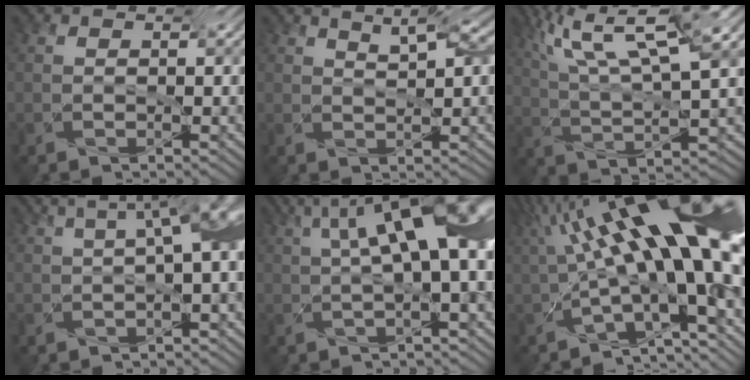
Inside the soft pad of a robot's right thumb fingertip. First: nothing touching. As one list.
[{"total": 4.9, "force": [3.6, 0.8, 3.3], "torque": [-0.051, 0.013, 0.053]}, {"total": 11.8, "force": [5.9, 3.5, 9.6], "torque": [-0.203, 0.011, 0.104]}, {"total": 13.5, "force": [3.0, 5.0, 12.1], "torque": [-0.121, 0.069, 0.032]}, {"total": 13.9, "force": [3.1, 5.0, 12.6], "torque": [-0.164, 0.057, 0.035]}, {"total": 15.7, "force": [2.3, 4.7, 14.9], "torque": [-0.235, 0.033, 0.042]}]